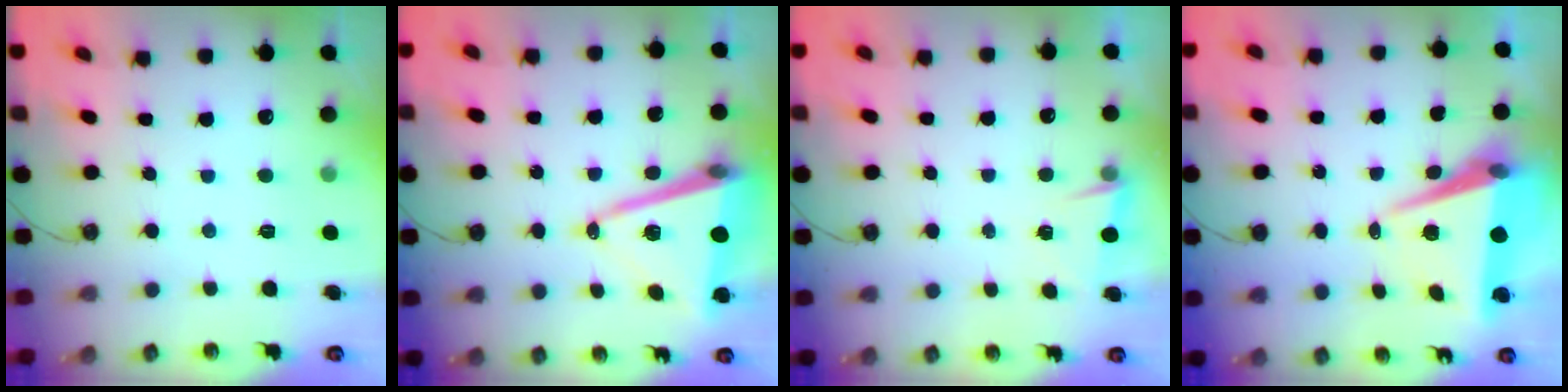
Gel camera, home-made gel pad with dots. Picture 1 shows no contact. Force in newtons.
{"total": 13.6, "press": 13.0, "slide": 4.1}
{"total": 2.8, "press": 2.6, "slide": 1.0}
{"total": 9.2, "press": 8.2, "slide": 4.2}